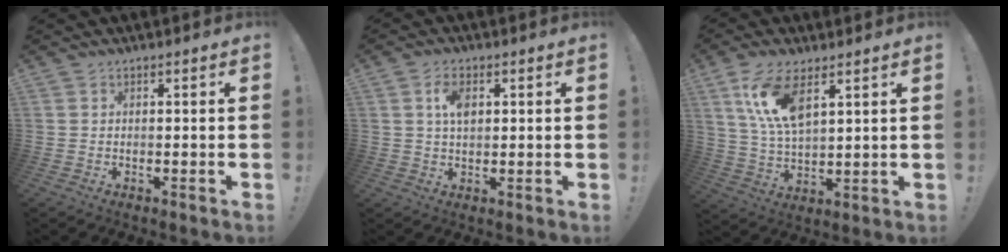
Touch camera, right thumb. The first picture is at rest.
{"total": 5.6, "force": [1.5, 3.2, 4.3], "torque": [-0.064, 0.000, 0.023]}
{"total": 11.8, "force": [6.1, 4.9, 8.8], "torque": [-0.185, -0.020, 0.112]}